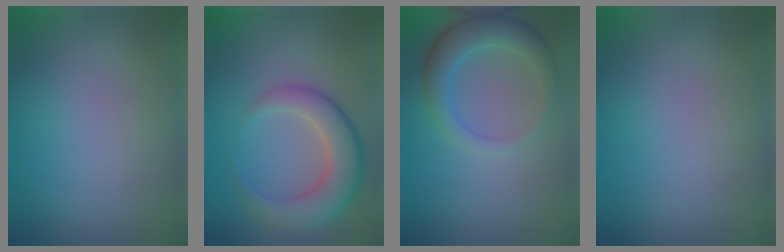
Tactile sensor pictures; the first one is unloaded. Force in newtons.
{"total": 6.3, "press": 6.2, "slide": 0.2}
{"total": 4.2, "press": 4.2, "slide": 0.2}
{"total": 0.0}